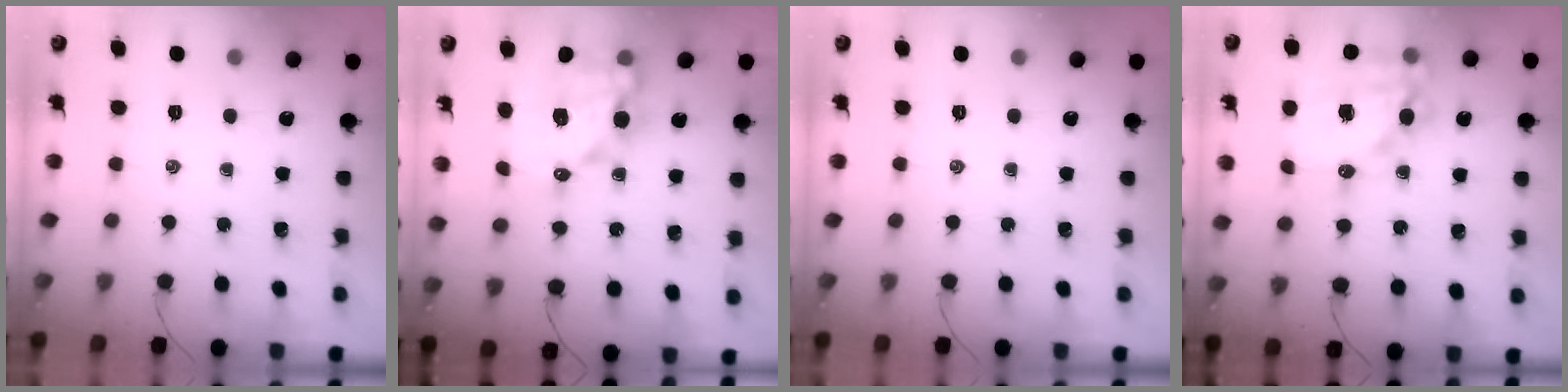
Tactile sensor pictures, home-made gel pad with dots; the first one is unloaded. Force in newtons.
{"total": 14.4, "press": 14.0, "slide": 3.3}
{"total": 0.0}
{"total": 17.8, "press": 17.4, "slide": 3.9}